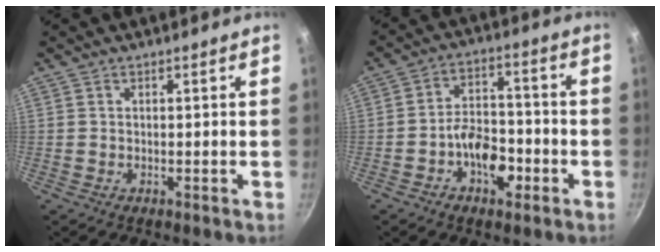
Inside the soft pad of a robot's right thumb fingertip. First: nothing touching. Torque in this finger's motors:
{"motor_torque": [1.06, 0.37, 0.74, -0.49, 0.05]}